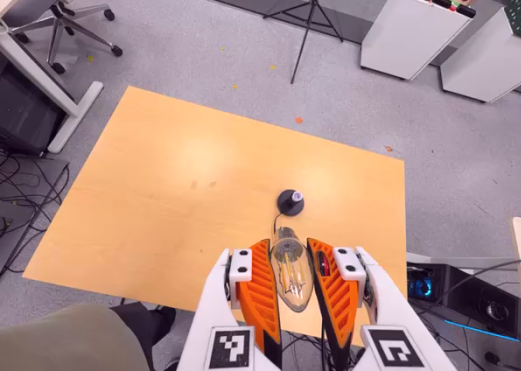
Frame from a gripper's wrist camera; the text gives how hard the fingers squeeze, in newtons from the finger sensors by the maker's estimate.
{"total": 18.6, "left": 20.1, "right": 17.2}